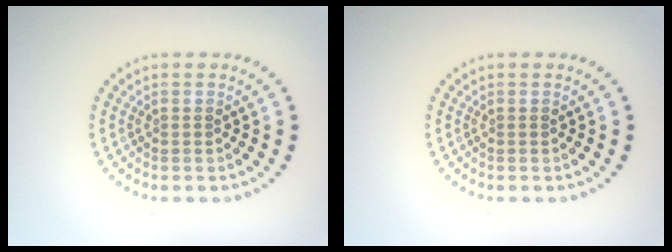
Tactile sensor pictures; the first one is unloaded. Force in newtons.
{"total": 0.0}